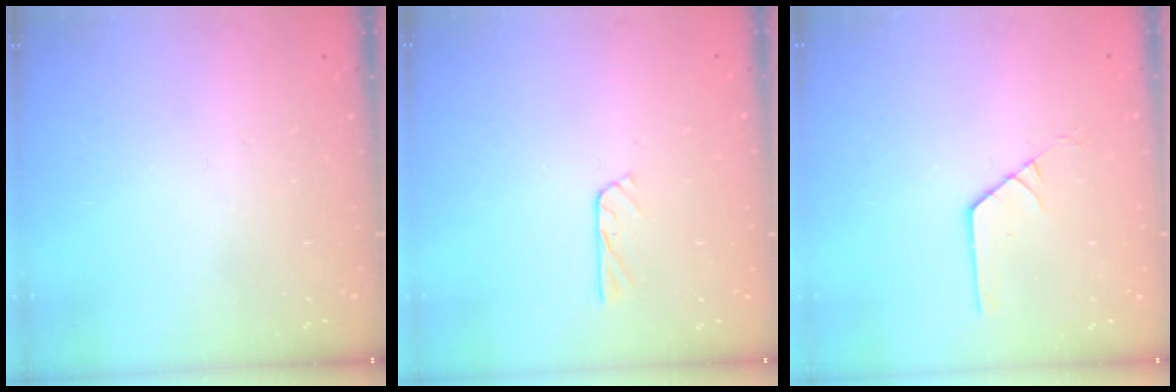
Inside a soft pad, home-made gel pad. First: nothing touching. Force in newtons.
{"total": 2.8, "press": 2.8, "slide": 0.3}
{"total": 1.3, "press": 1.3, "slide": 0.1}